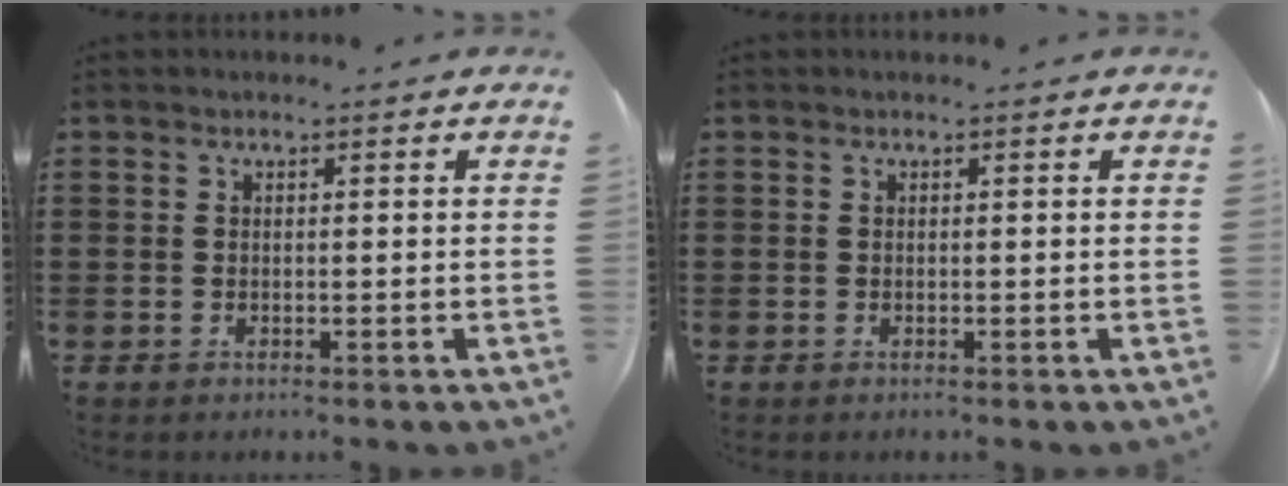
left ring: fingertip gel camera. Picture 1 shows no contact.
{"total": 0.0}